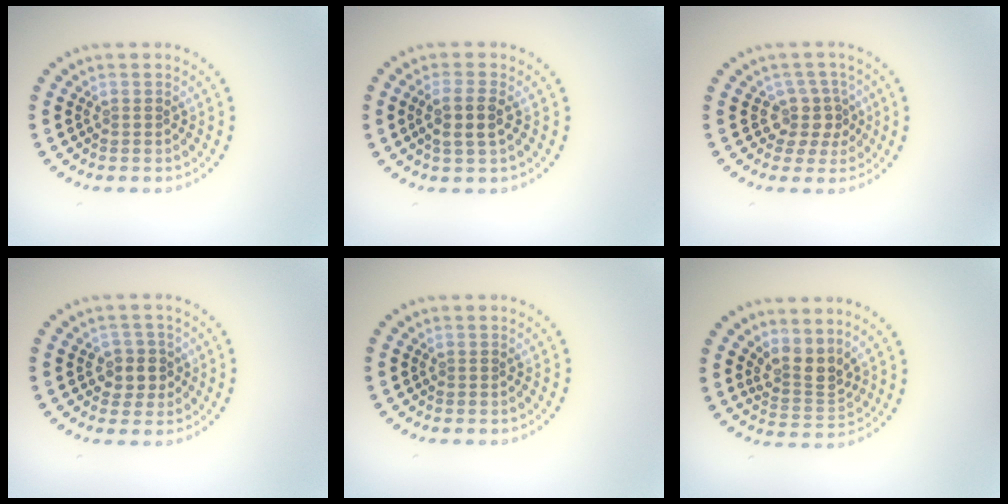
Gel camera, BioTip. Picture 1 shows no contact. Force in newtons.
{"total": 2.5, "press": 2.2, "slide": 1.1}
{"total": 2.8, "press": 2.1, "slide": 1.8}
{"total": 2.6, "press": 2.4, "slide": 0.9}
{"total": 0.0}
{"total": 3.0, "press": 2.3, "slide": 1.9}